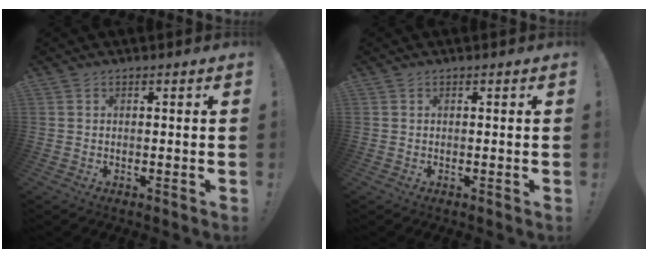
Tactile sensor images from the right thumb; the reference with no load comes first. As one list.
[{"total": 0.0}]